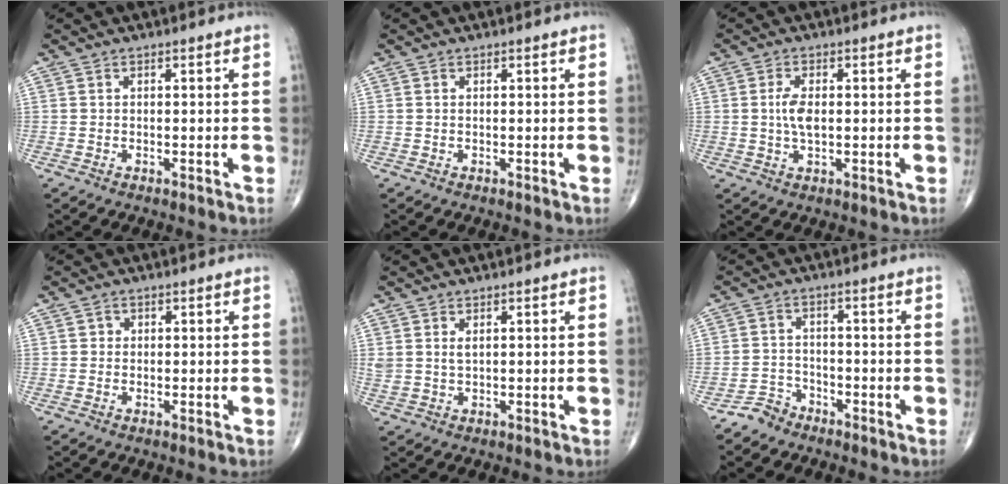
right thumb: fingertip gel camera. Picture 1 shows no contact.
{"total": 0.0}
{"total": 4.3, "force": [0.3, 2.0, 3.8], "torque": [-0.076, 0.000, 0.006]}
{"total": 1.2, "force": [0.2, 1.1, 0.3], "torque": [0.002, 0.002, 0.001]}
{"total": 2.3, "force": [1.0, 1.2, 1.7], "torque": [-0.034, -0.003, 0.027]}
{"total": 3.7, "force": [-3.1, 2.1, 0.0], "torque": [0.012, 0.018, -0.062]}